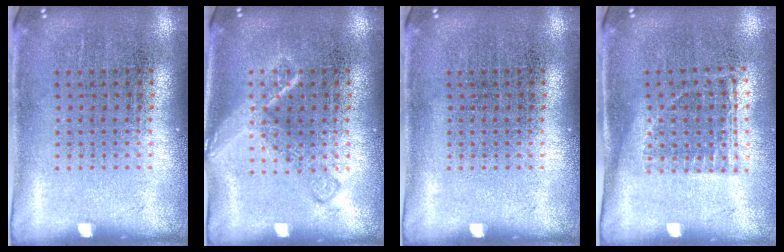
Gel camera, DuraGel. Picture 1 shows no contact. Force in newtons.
{"total": 2.2, "press": 2.2, "slide": 0.4}
{"total": 0.0}
{"total": 1.2, "press": 0.9, "slide": 0.7}